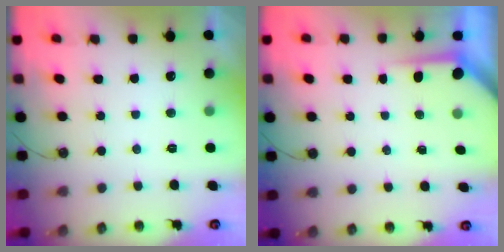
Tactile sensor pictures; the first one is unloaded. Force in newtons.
{"total": 3.6, "press": 3.5, "slide": 0.4}